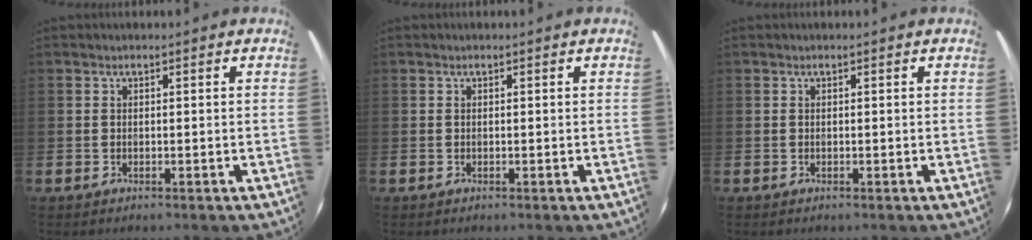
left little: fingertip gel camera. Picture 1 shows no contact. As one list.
[{"total": 0.0}, {"total": 0.0}]